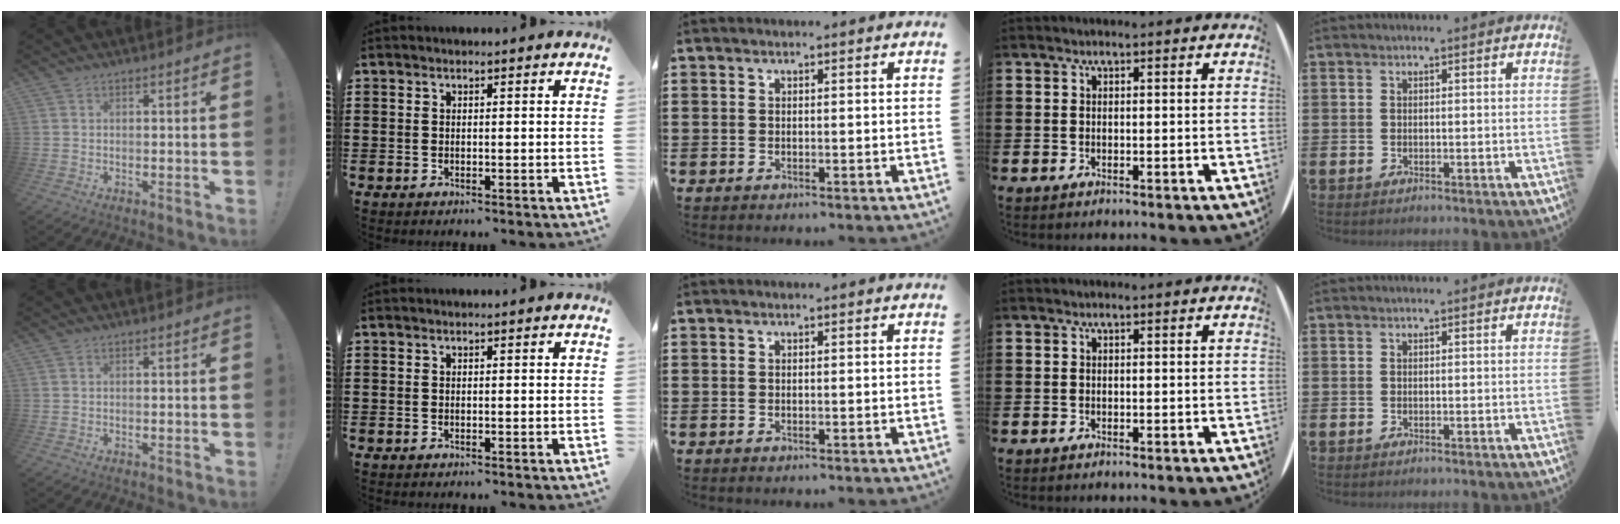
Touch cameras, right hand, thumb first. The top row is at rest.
{}